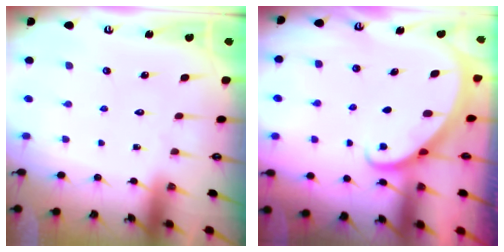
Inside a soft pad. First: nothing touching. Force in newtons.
{"total": 1.8, "press": 1.8, "slide": 0.1}